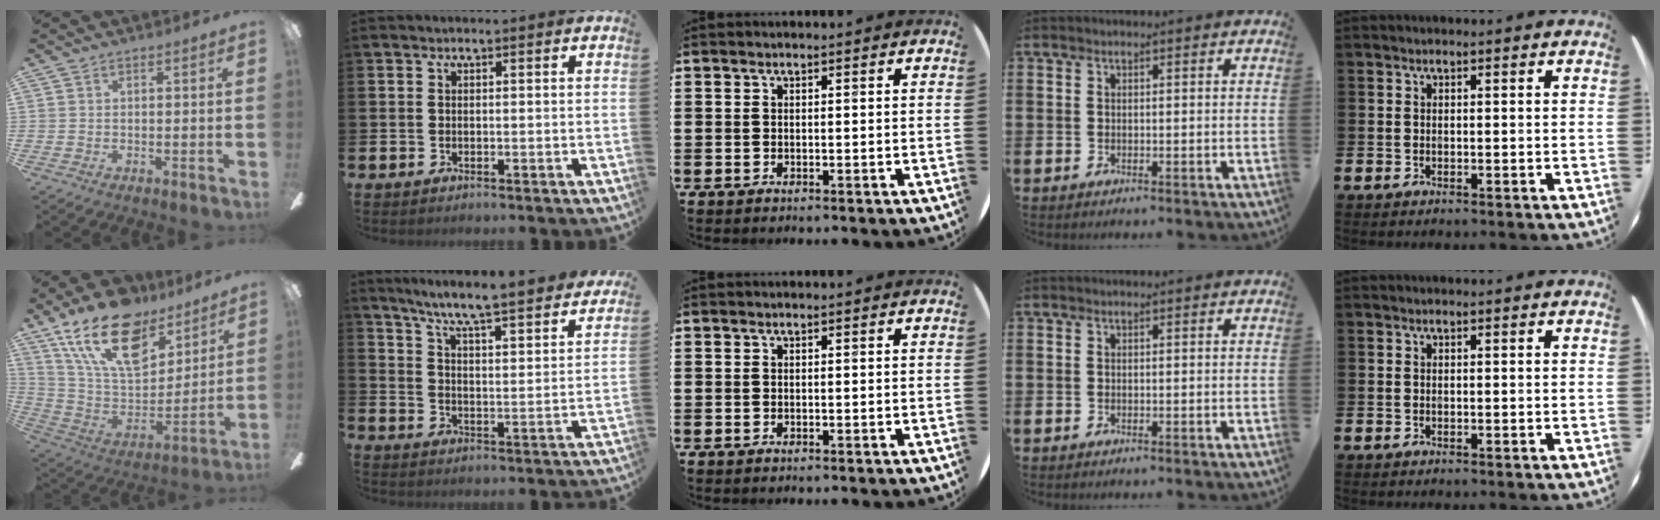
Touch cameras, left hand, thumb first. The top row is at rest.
{"thumb": {"total": 22.6, "force": [14.4, 11.6, 12.9], "torque": [-0.229, -0.083, 0.255]}, "index": {"total": 7.4, "force": [6.9, -0.3, 2.6], "torque": [-0.080, -0.059, 0.115]}}